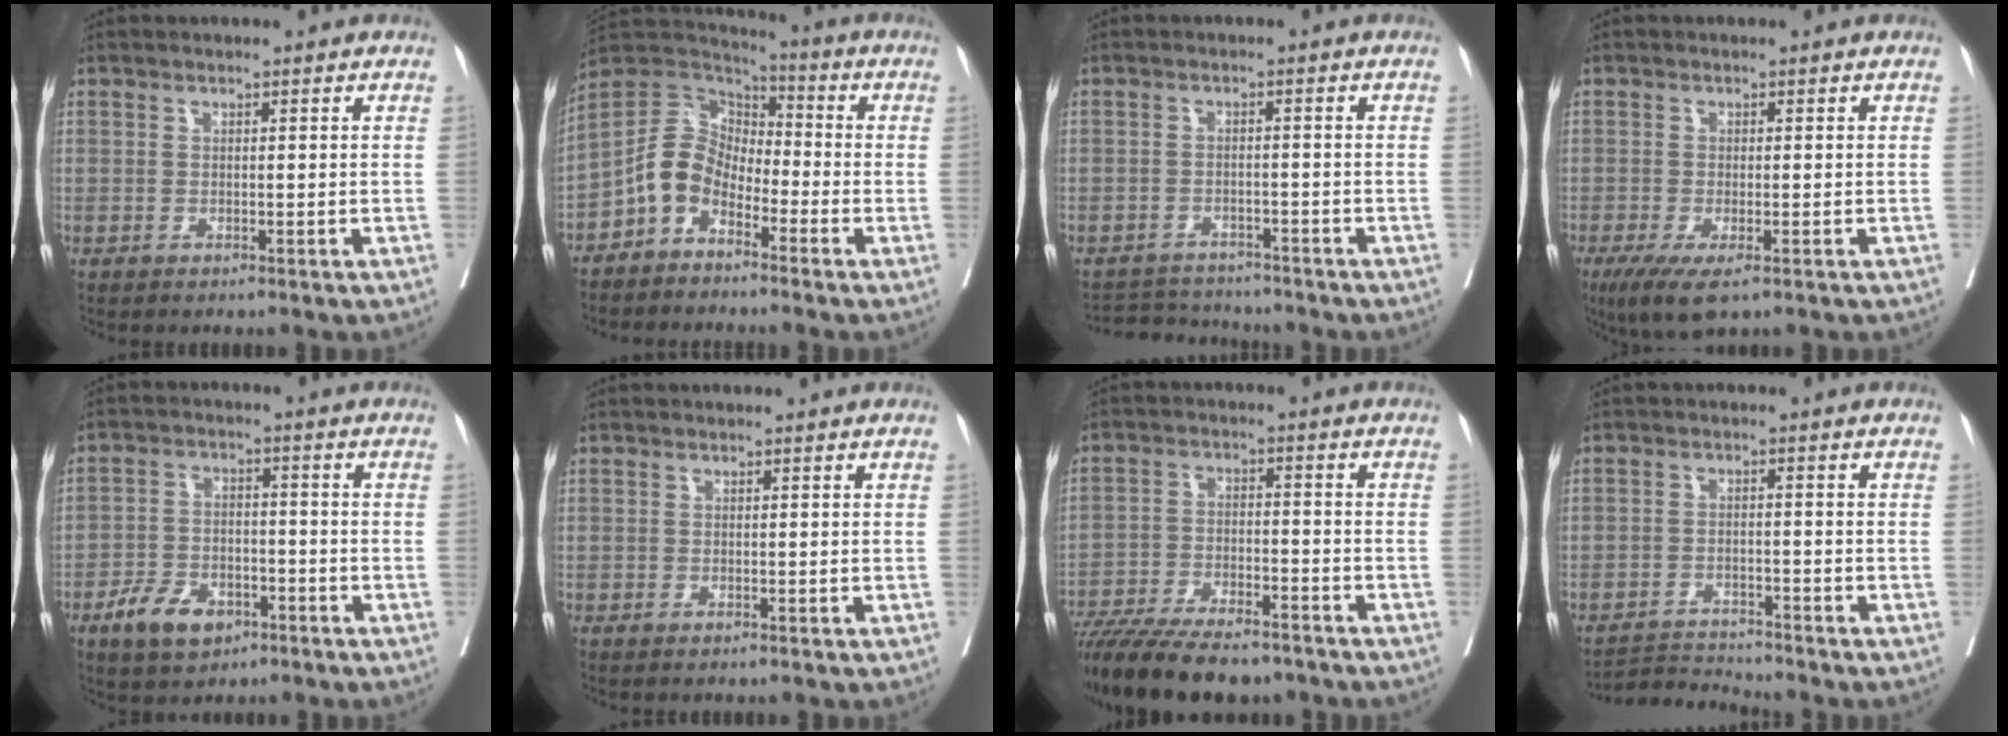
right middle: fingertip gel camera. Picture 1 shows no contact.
{"total": 7.7, "force": [-4.0, 5.1, 4.1], "torque": [-0.085, 0.026, -0.085]}
{"total": 5.6, "force": [-5.5, 1.0, -0.2], "torque": [0.003, 0.007, -0.087]}
{"total": 5.3, "force": [-3.1, 1.4, 4.1], "torque": [-0.069, -0.015, -0.048]}
{"total": 7.2, "force": [-4.2, 4.1, 4.1], "torque": [-0.079, 0.003, -0.069]}
{"total": 0.0}
{"total": 16.9, "force": [-14.2, 3.9, 8.2], "torque": [-0.157, -0.021, -0.226]}
{"total": 4.5, "force": [-4.1, -1.0, -1.4], "torque": [0.024, -0.008, -0.072]}